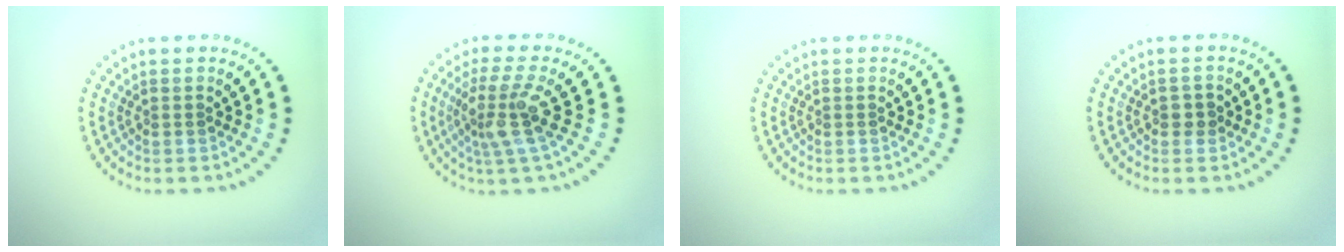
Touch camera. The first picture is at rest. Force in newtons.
{"total": 4.0, "press": 3.0, "slide": 2.6}
{"total": 0.0}
{"total": 1.2, "press": 1.2, "slide": 0.2}